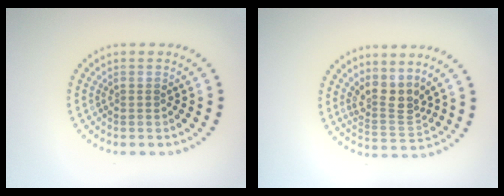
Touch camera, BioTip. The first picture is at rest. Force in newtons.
{"total": 3.0, "press": 2.2, "slide": 2.1}